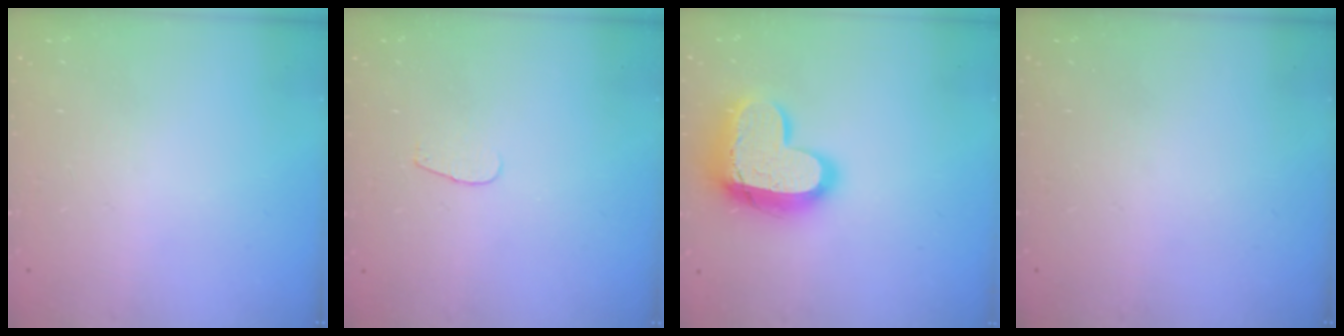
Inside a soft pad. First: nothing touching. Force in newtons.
{"total": 2.8, "press": 2.8, "slide": 0.2}
{"total": 17.1, "press": 17.0, "slide": 1.6}
{"total": 0.0}